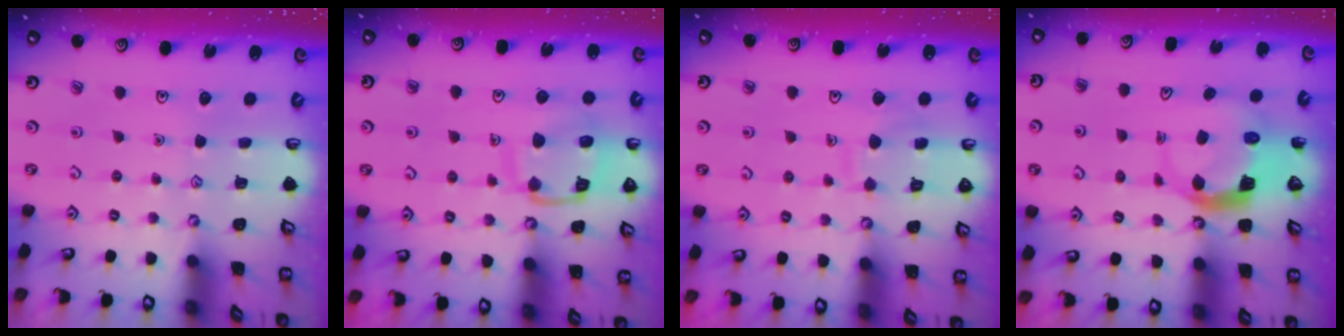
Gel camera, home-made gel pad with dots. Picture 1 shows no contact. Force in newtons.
{"total": 12.2, "press": 12.2, "slide": 1.3}
{"total": 8.0, "press": 8.0, "slide": 0.8}
{"total": 5.2, "press": 5.1, "slide": 0.6}